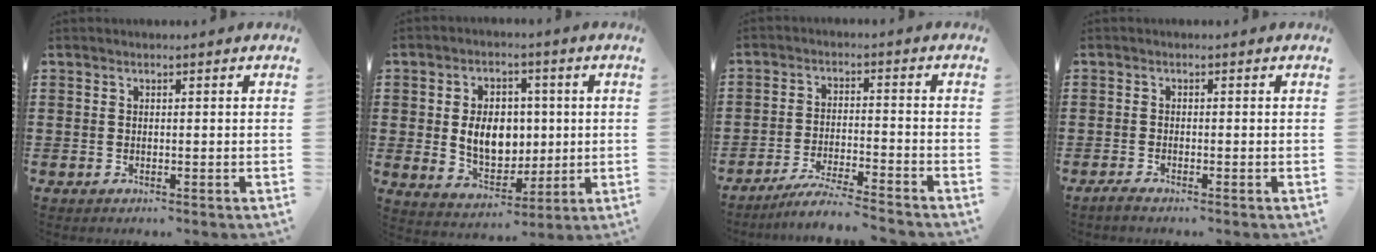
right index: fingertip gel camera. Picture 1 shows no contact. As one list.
[{"total": 8.0, "force": [0.4, 5.6, 5.7], "torque": [-0.101, 0.006, 0.003]}, {"total": 4.9, "force": [-4.7, -0.4, 1.5], "torque": [-0.033, -0.009, -0.093]}, {"total": 0.9, "force": [-0.8, -0.1, 0.5], "torque": [-0.010, -0.008, -0.013]}]